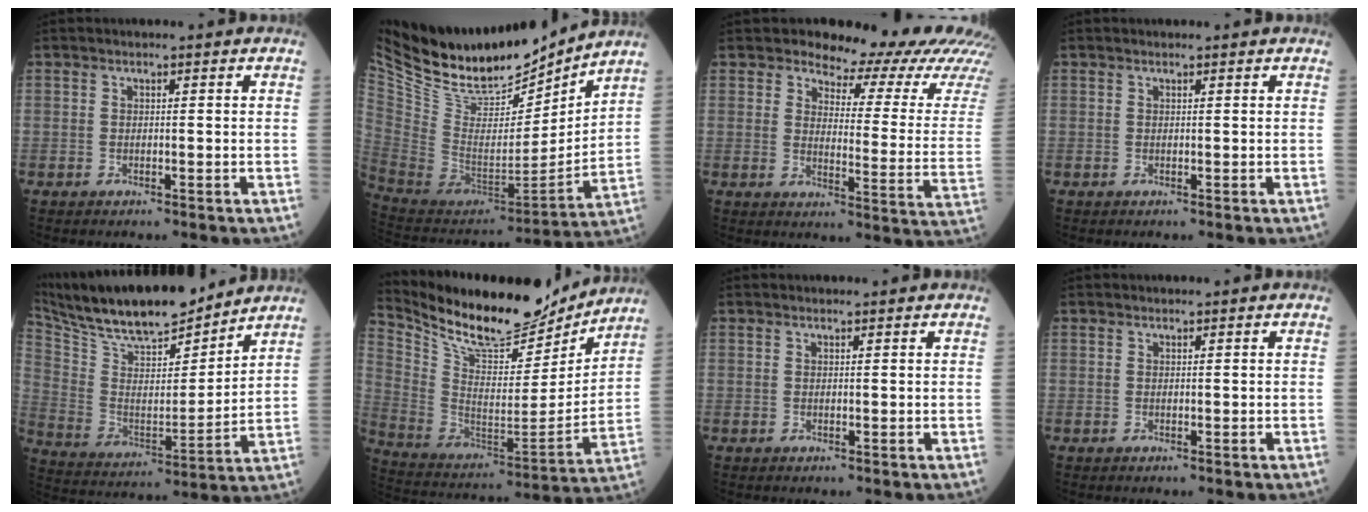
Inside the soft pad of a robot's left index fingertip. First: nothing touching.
{"total": 24.2, "force": [21.0, 5.9, 10.4], "torque": [-0.208, -0.019, 0.362]}
{"total": 16.3, "force": [15.6, 2.2, 3.8], "torque": [-0.036, -0.099, 0.157]}
{"total": 0.5, "force": [0.5, 0.1, 0.1], "torque": [-0.006, 0.007, 0.009]}
{"total": 20.1, "force": [17.7, 4.0, 8.7], "torque": [-0.168, 0.007, 0.308]}
{"total": 20.6, "force": [18.3, 5.5, 7.8], "torque": [-0.155, -0.017, 0.308]}
{"total": 1.1, "force": [1.0, 0.2, 0.2], "torque": [-0.011, 0.011, 0.015]}
{"total": 0.0}